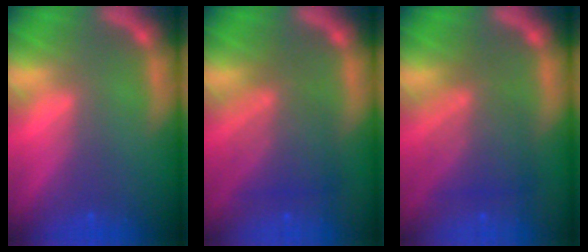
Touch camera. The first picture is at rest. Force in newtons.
{"total": 5.5}
{"total": 5.5}